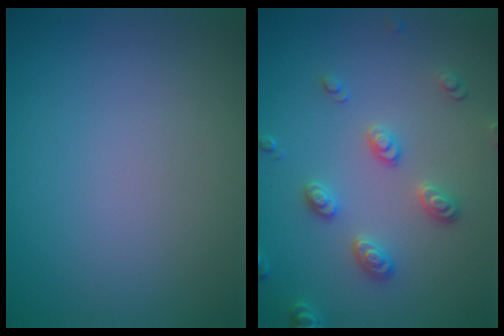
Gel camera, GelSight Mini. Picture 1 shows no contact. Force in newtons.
{"total": 2.8, "press": 2.7, "slide": 0.8}